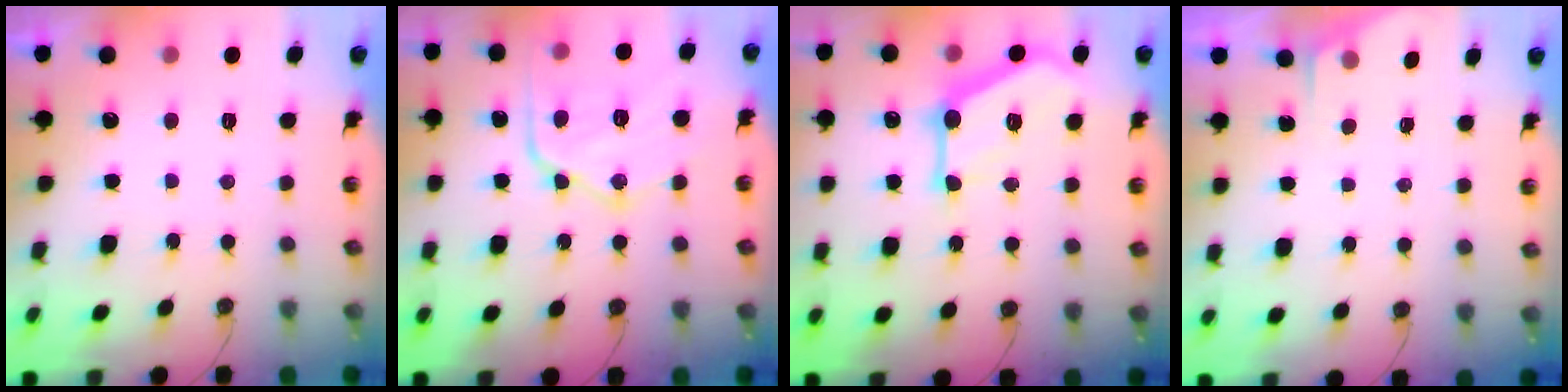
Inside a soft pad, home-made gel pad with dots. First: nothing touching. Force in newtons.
{"total": 18.9, "press": 18.8, "slide": 2.1}
{"total": 14.6, "press": 14.5, "slide": 1.6}
{"total": 1.8, "press": 1.7, "slide": 0.3}